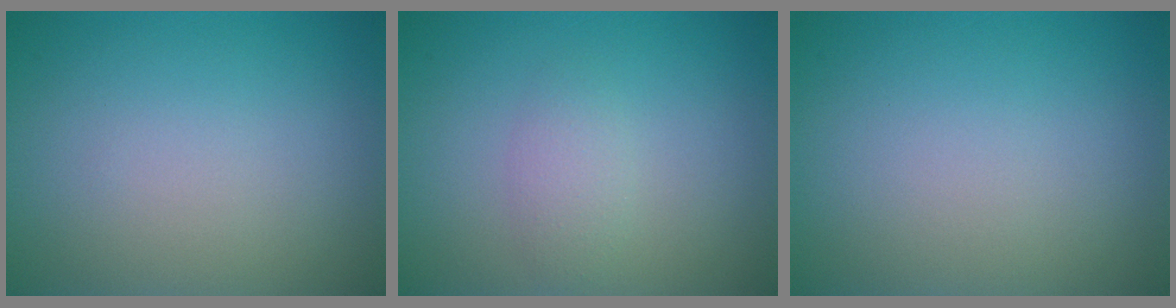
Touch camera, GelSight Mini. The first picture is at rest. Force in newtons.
{"total": 1.7, "press": 1.7, "slide": 0.0}
{"total": 0.0}